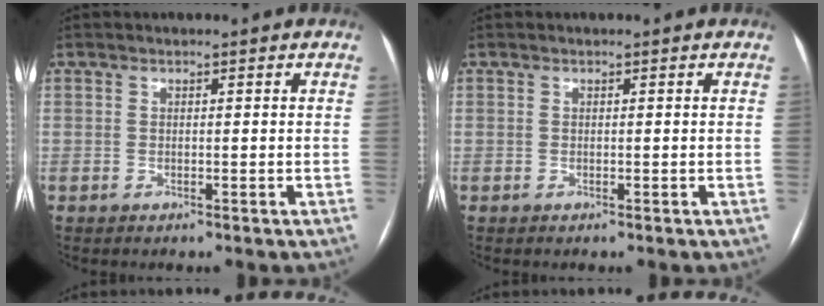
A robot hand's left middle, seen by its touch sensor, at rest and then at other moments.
{"total": 0.0}